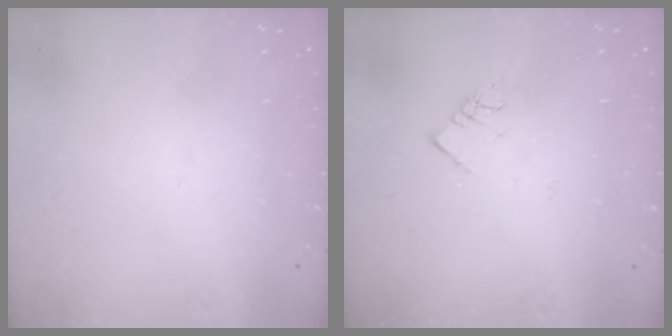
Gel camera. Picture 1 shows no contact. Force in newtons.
{"total": 4.2, "press": 4.2, "slide": 0.4}